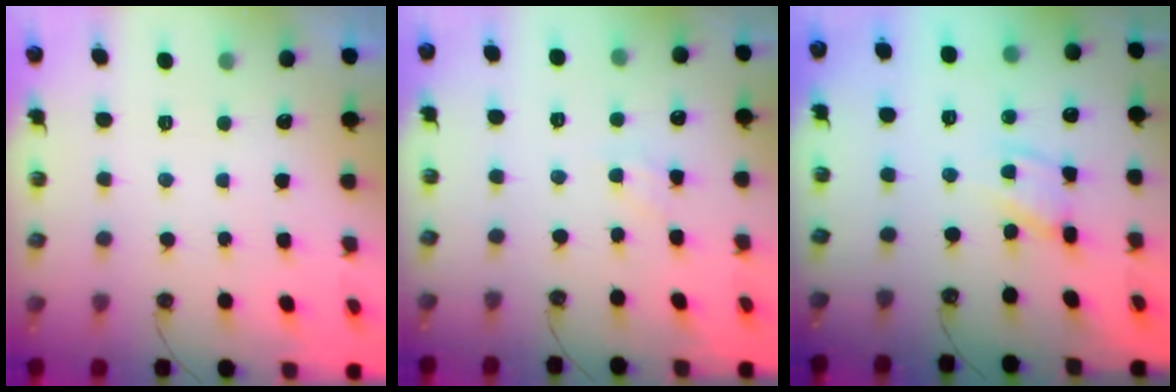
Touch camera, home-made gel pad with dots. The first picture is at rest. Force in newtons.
{"total": 1.4, "press": 1.3, "slide": 0.2}
{"total": 5.9, "press": 5.9, "slide": 0.4}